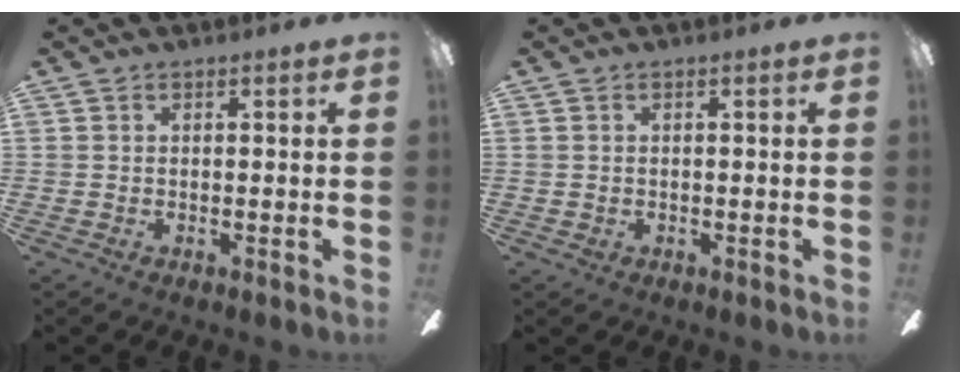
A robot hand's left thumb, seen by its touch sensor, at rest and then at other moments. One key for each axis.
{"total": 0.9, "fx": -0.3, "fy": 0.8, "fz": 0.4, "tx": -0.008, "ty": 0.002, "tz": -0.007}